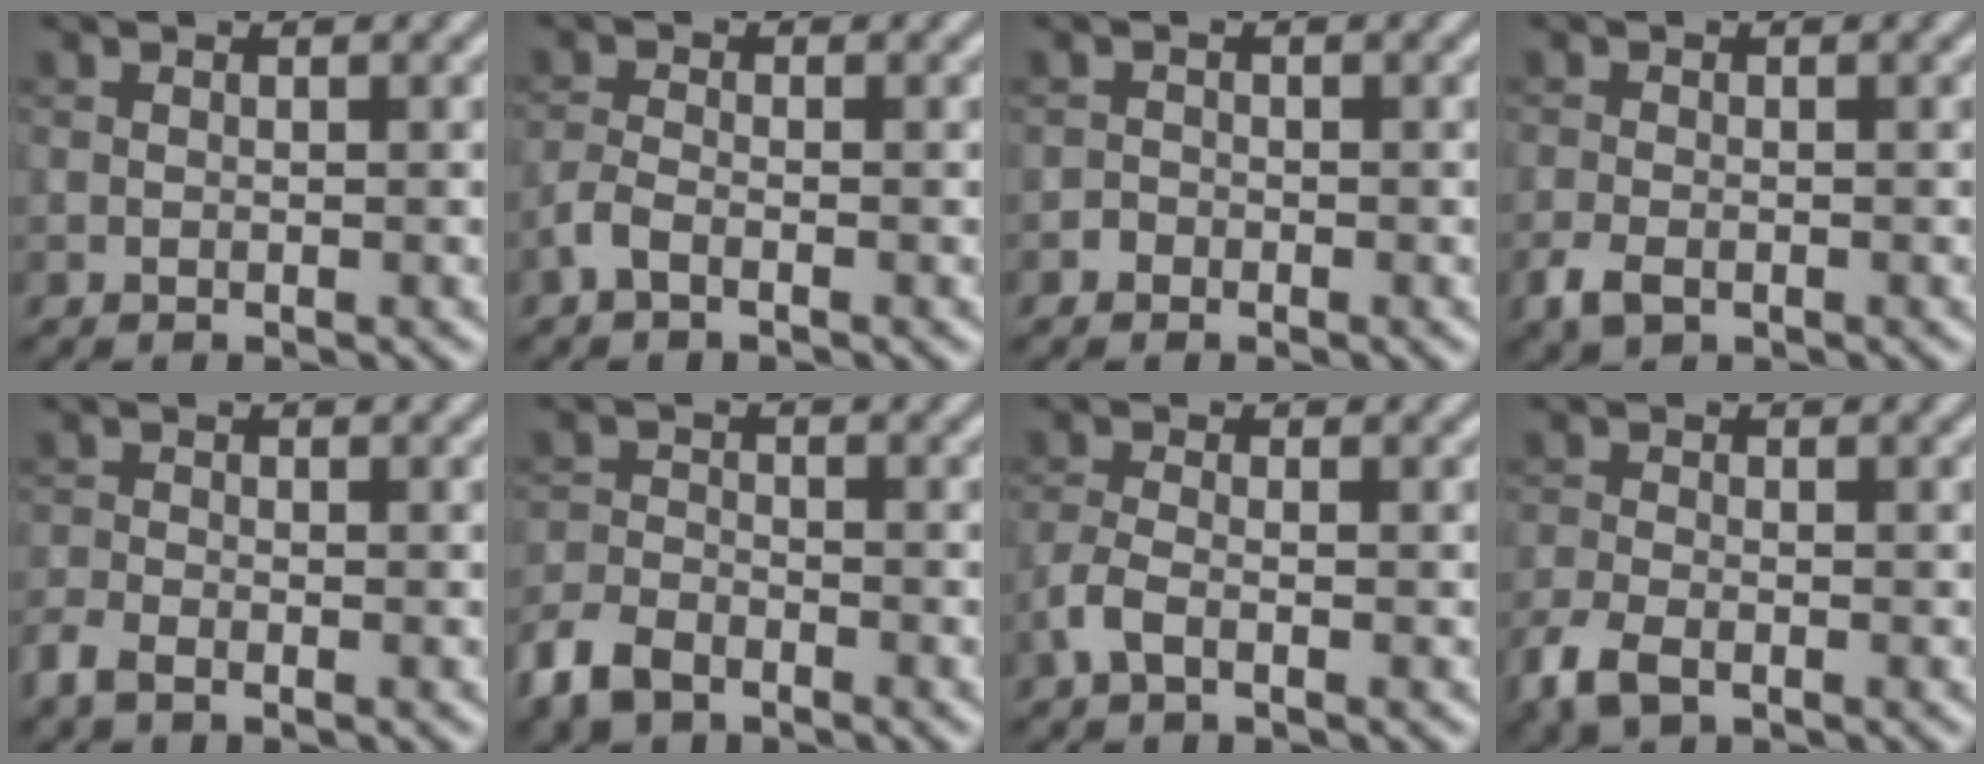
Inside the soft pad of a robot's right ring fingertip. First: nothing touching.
{"total": 1.6, "force": [-1.0, 0.5, 1.1], "torque": [-0.028, 0.002, -0.027]}
{"total": 0.7, "force": [-0.5, 0.5, -0.1], "torque": [0.005, 0.001, -0.010]}
{"total": 2.2, "force": [-1.2, 1.3, 1.4], "torque": [-0.031, -0.006, -0.028]}
{"total": 2.1, "force": [-1.6, 0.9, 1.1], "torque": [-0.028, -0.006, -0.041]}
{"total": 3.9, "force": [-2.9, 1.9, 1.6], "torque": [-0.037, -0.006, -0.069]}
{"total": 2.0, "force": [-1.1, 0.7, 1.6], "torque": [-0.041, 0.001, -0.030]}
{"total": 3.4, "force": [-2.2, 1.6, 2.0], "torque": [-0.048, -0.010, -0.052]}